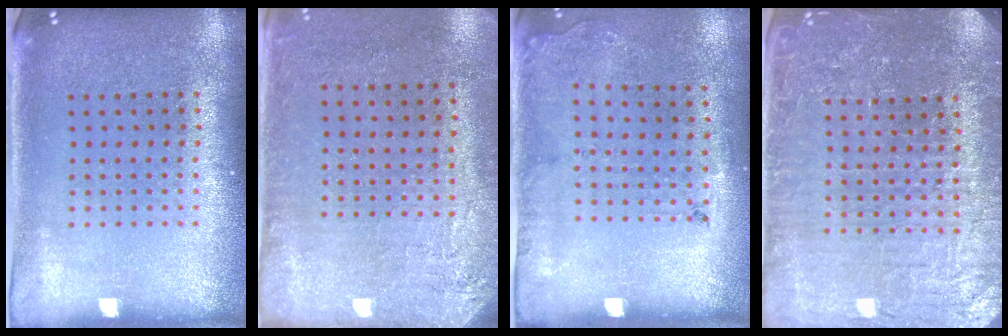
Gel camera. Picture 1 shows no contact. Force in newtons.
{"total": 2.7, "press": 2.2, "slide": 1.5}
{"total": 1.8, "press": 1.2, "slide": 1.3}
{"total": 4.5, "press": 4.3, "slide": 1.4}